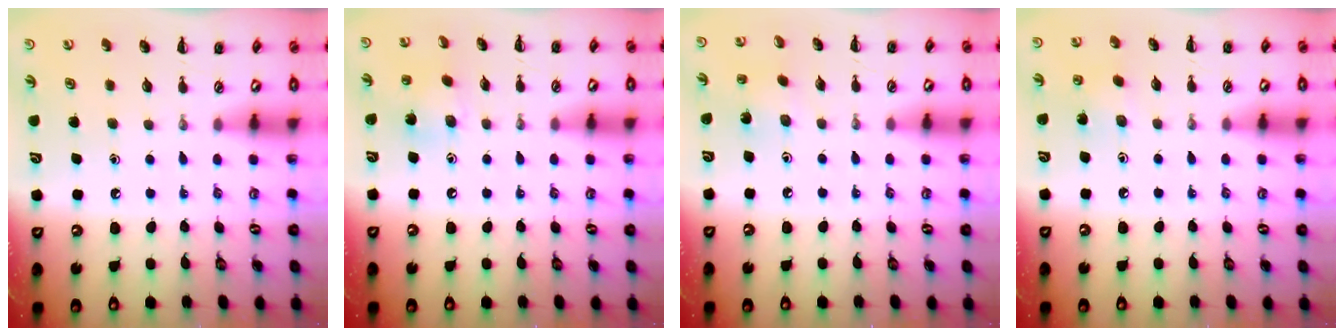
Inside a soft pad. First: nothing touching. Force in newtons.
{"total": 6.6, "press": 6.4, "slide": 1.6}
{"total": 1.4, "press": 1.2, "slide": 0.6}
{"total": 2.7, "press": 2.6, "slide": 0.9}